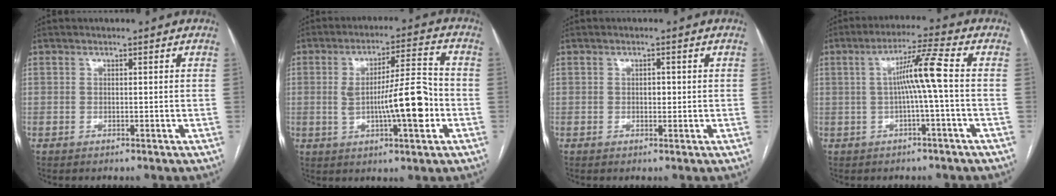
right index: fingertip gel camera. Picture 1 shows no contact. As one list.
[{"total": 11.5, "force": [-2.0, 1.4, 11.2], "torque": [-0.183, 0.011, -0.031]}, {"total": 1.3, "force": [0.0, 0.7, 1.0], "torque": [-0.014, 0.002, 0.000]}, {"total": 6.9, "force": [-0.1, -1.1, 6.8], "torque": [-0.117, 0.018, 0.001]}]